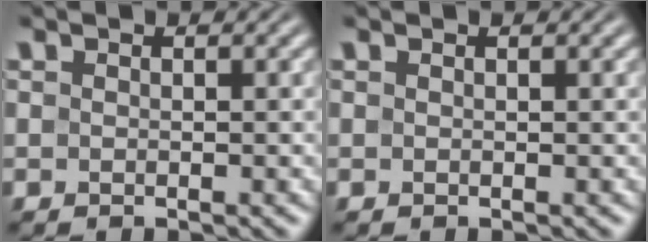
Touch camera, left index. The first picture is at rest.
{"total": 0.7, "force": [0.4, 0.2, 0.5], "torque": [-0.004, 0.006, 0.005]}